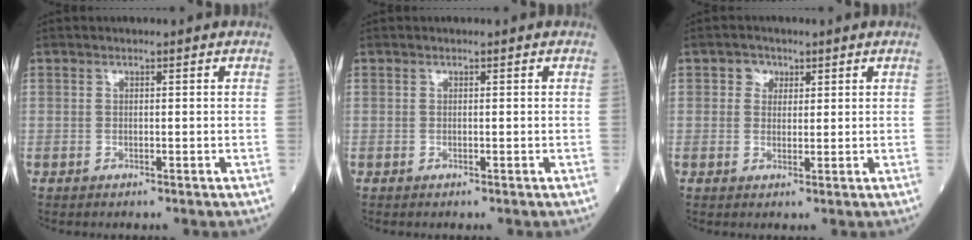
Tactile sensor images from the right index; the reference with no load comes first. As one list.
[{"total": 0.0}, {"total": 2.3, "force": [1.0, 2.0, 0.7], "torque": [-0.007, 0.003, 0.012]}]